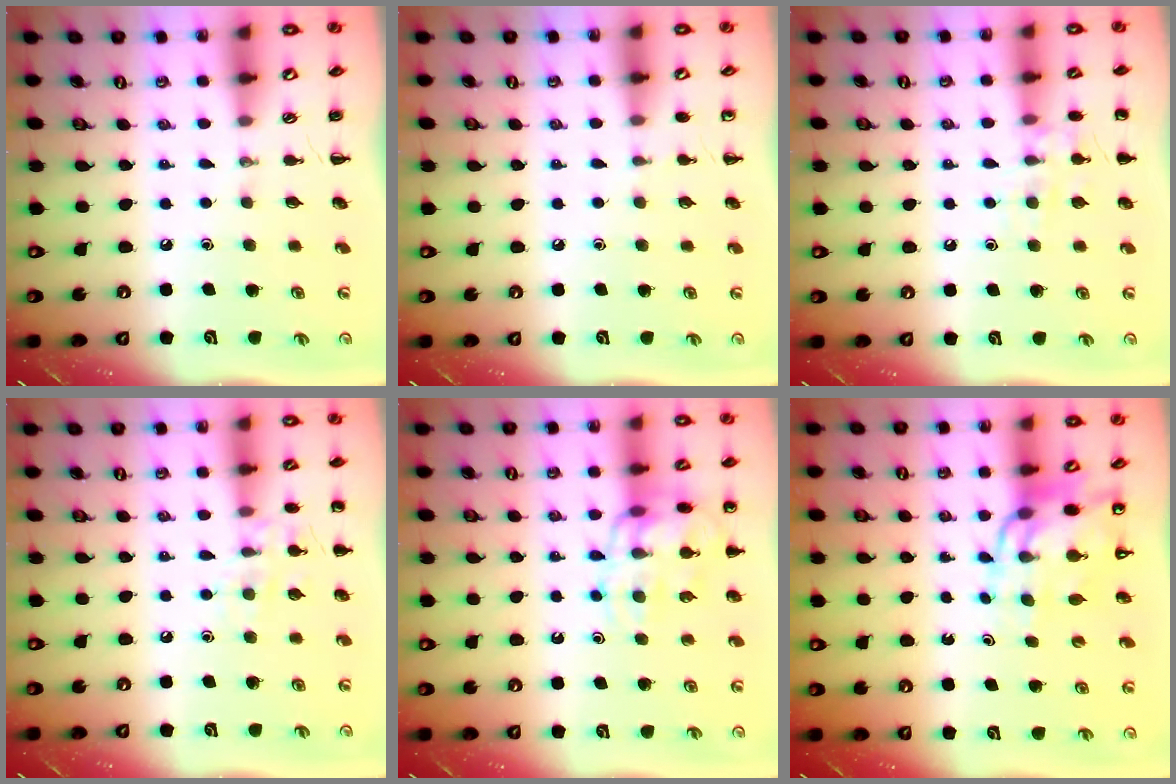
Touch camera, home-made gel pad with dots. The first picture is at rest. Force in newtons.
{"total": 3.0, "press": 2.8, "slide": 1.0}
{"total": 8.7, "press": 8.6, "slide": 0.8}
{"total": 9.2, "press": 9.1, "slide": 1.7}
{"total": 14.5, "press": 14.3, "slide": 1.9}
{"total": 11.6, "press": 11.1, "slide": 3.4}